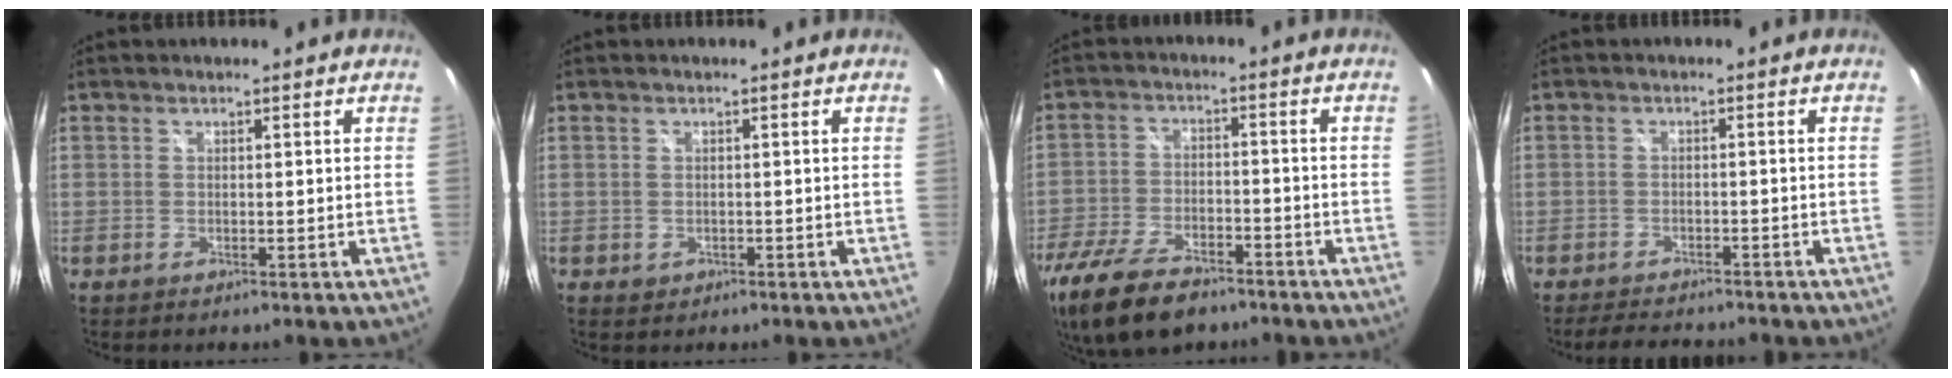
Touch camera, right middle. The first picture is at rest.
{"total": 1.3, "force": [-0.4, 1.2, 0.5], "torque": [-0.008, -0.001, -0.004]}
{"total": 16.8, "force": [-11.9, 7.4, 9.3], "torque": [-0.217, -0.032, -0.208]}
{"total": 6.2, "force": [-5.6, 1.9, 1.9], "torque": [-0.051, 0.006, -0.080]}